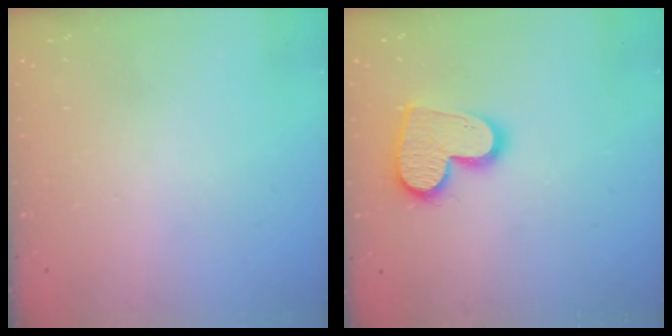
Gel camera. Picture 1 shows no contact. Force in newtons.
{"total": 15.2, "press": 15.1, "slide": 1.2}